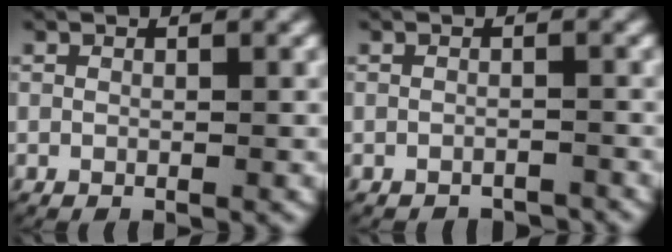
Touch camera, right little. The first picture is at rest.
{"total": 1.5, "force": [-1.5, 0.2, -0.1], "torque": [0.007, -0.004, -0.025]}